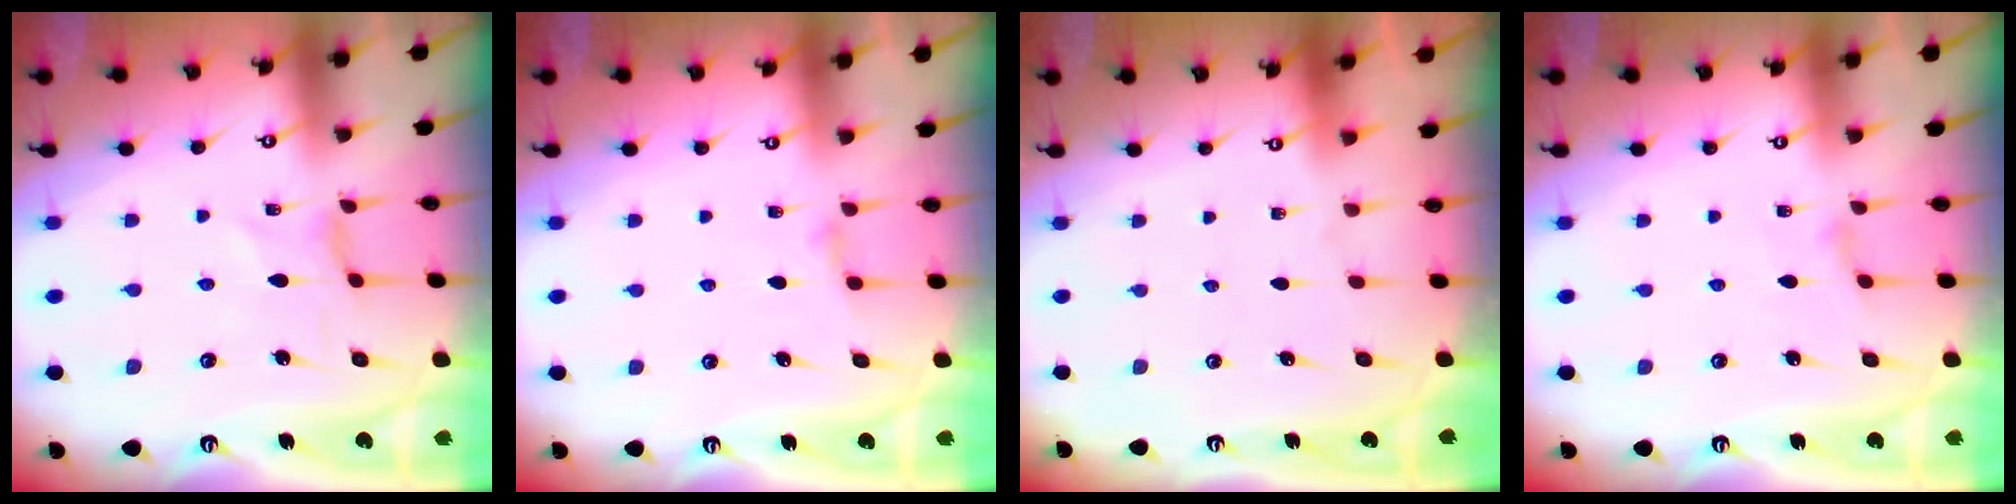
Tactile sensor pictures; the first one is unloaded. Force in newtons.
{"total": 2.6, "press": 2.6, "slide": 0.4}
{"total": 0.0}
{"total": 1.3, "press": 1.2, "slide": 0.3}